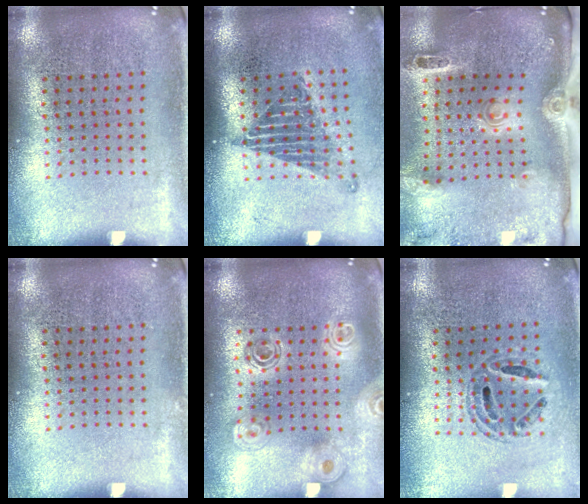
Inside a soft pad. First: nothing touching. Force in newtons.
{"total": 1.3, "press": 1.0, "slide": 0.8}
{"total": 3.1, "press": 2.1, "slide": 2.3}
{"total": 0.0}
{"total": 1.7, "press": 1.5, "slide": 0.8}
{"total": 0.8, "press": 0.7, "slide": 0.2}